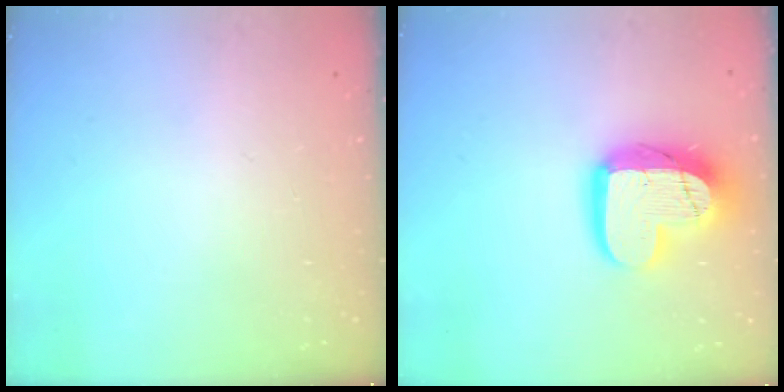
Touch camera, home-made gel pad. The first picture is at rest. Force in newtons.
{"total": 16.1, "press": 16.1, "slide": 0.9}